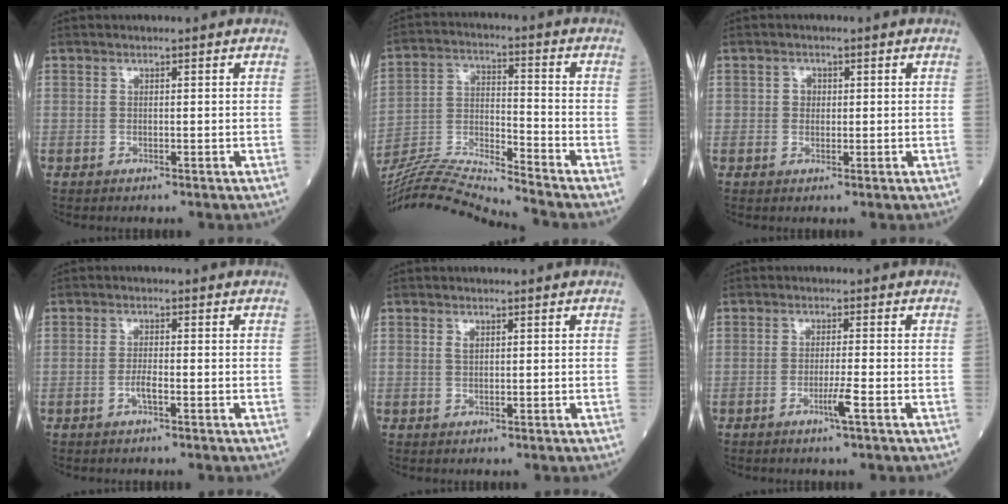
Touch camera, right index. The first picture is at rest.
{"total": 14.4, "force": [-13.6, -2.3, 4.0], "torque": [-0.068, 0.008, -0.251]}
{"total": 1.6, "force": [0.2, 1.4, 0.7], "torque": [-0.010, 0.003, 0.002]}
{"total": 1.8, "force": [-0.8, 0.2, 1.6], "torque": [-0.030, 0.001, -0.016]}
{"total": 0.9, "force": [0.4, 0.5, 0.6], "torque": [-0.014, 0.003, 0.009]}
{"total": 2.8, "force": [-1.3, -0.5, 2.4], "torque": [-0.047, -0.005, -0.028]}